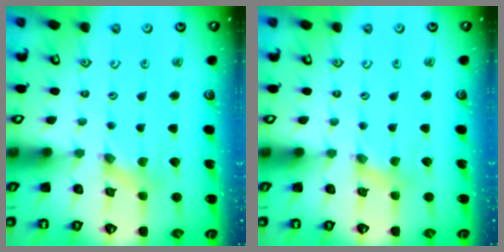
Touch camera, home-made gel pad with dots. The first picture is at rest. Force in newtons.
{"total": 1.3, "press": 1.3, "slide": 0.2}